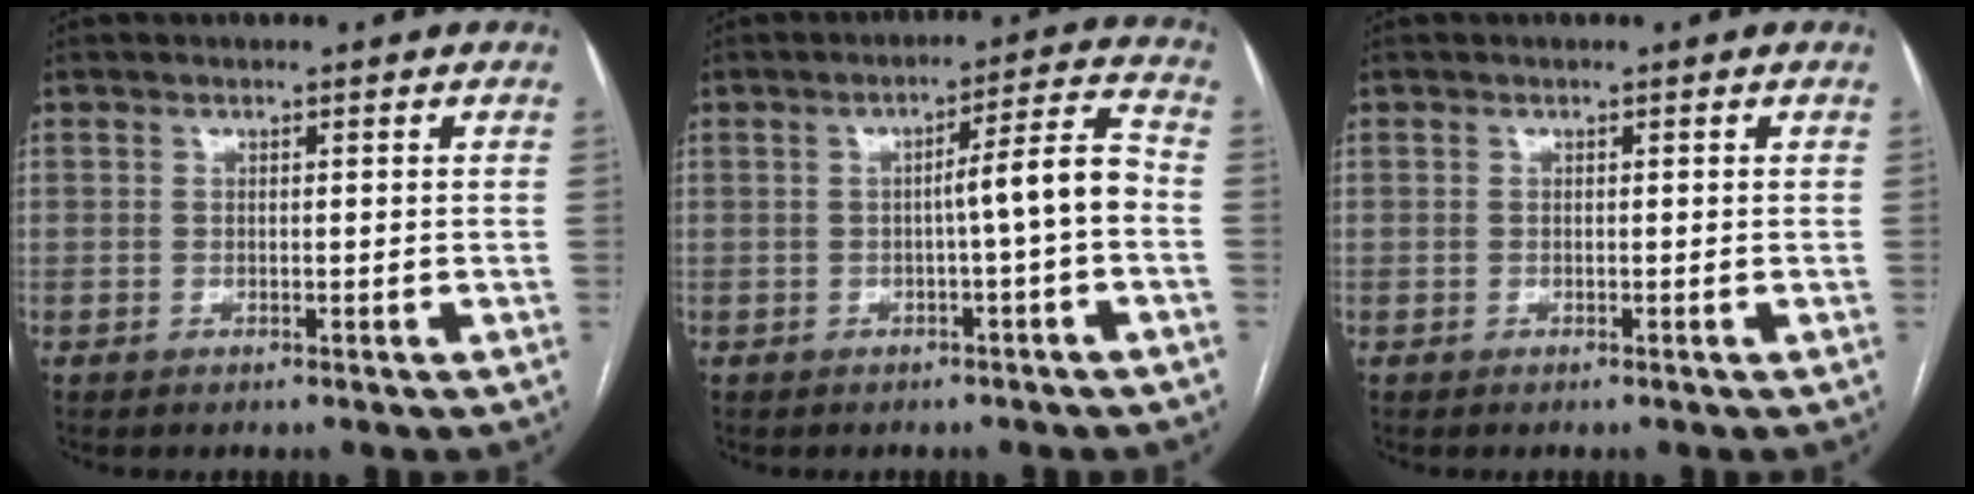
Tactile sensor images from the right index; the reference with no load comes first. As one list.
[{"total": 6.6, "force": [-1.3, -0.4, 6.4], "torque": [-0.092, 0.018, -0.016]}, {"total": 0.0}]